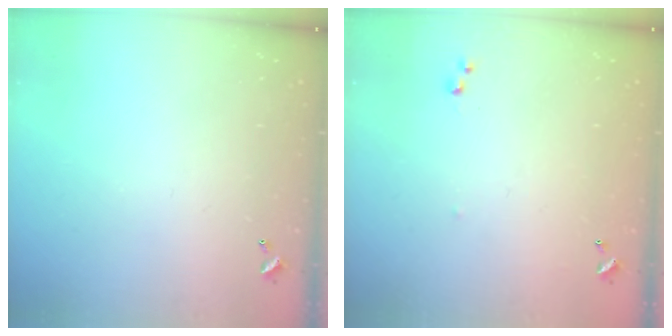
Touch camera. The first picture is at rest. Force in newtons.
{"total": 5.4, "press": 5.4, "slide": 0.6}